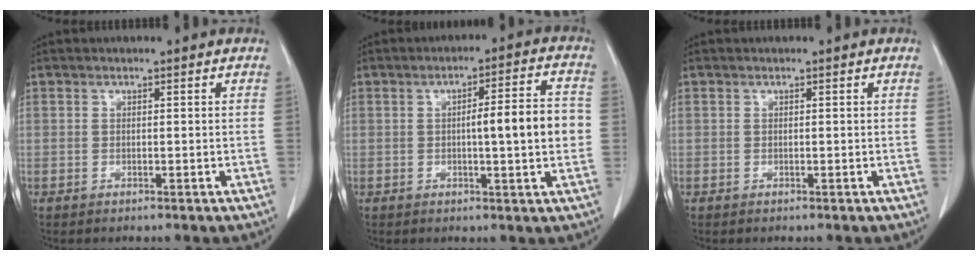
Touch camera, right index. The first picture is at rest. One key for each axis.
{"total": 8.5, "fx": -0.3, "fy": 0.8, "fz": 8.5, "tx": -0.117, "ty": 0.016, "tz": -0.005}
{"total": 0.0}